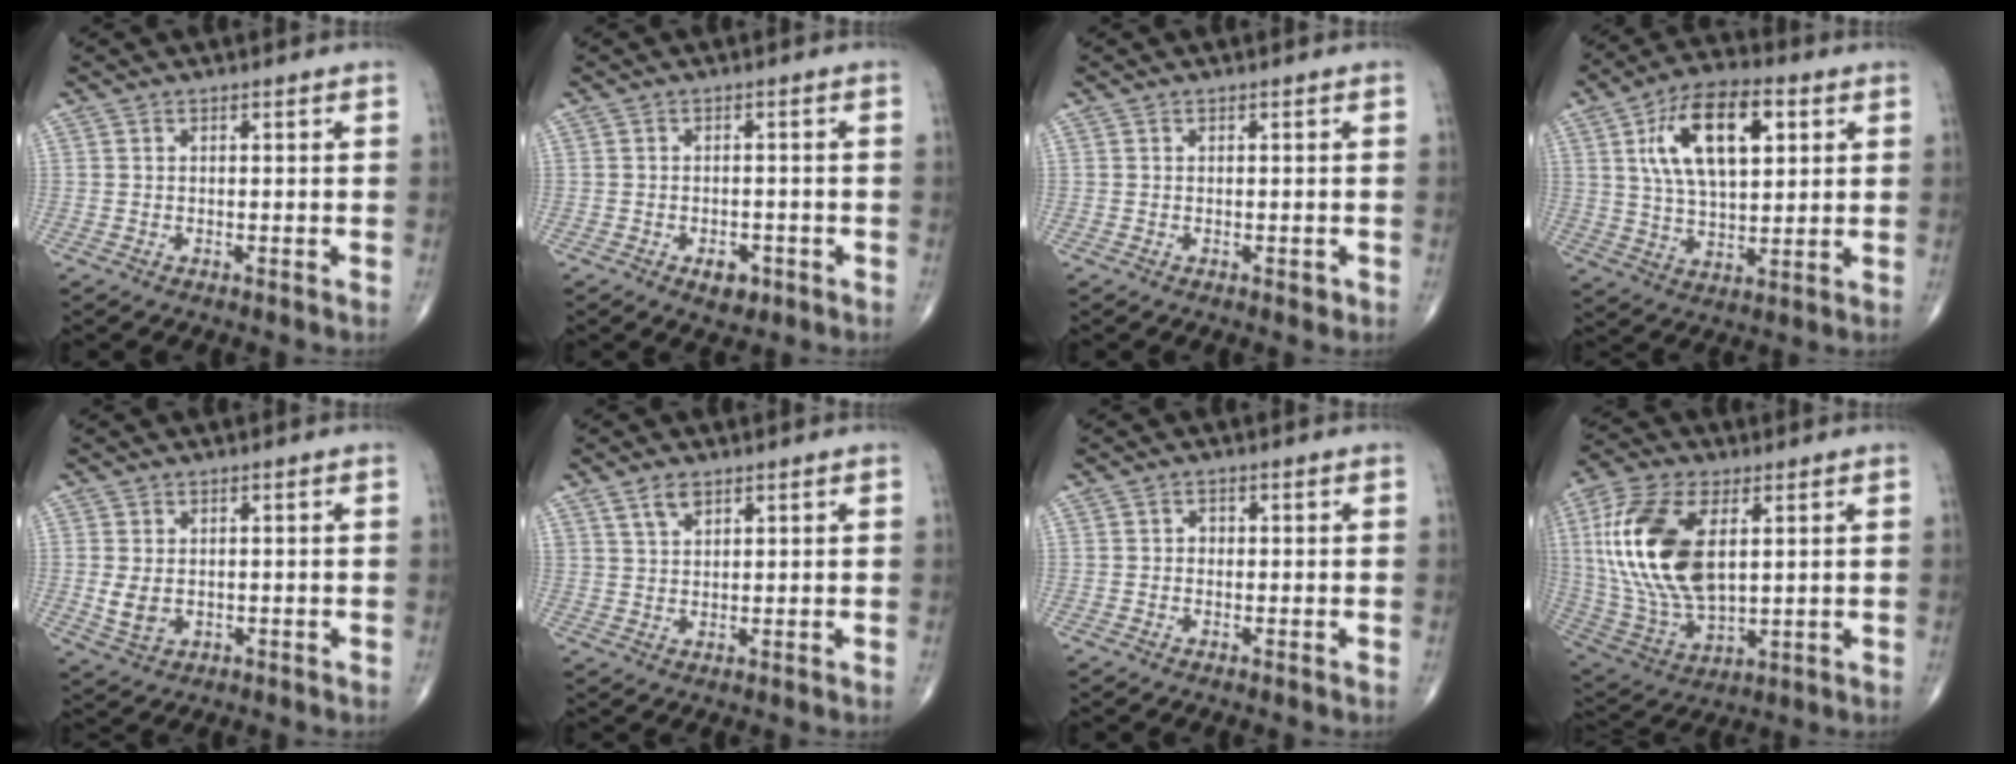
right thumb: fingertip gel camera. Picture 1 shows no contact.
{"total": 3.5, "force": [-1.7, 2.2, 2.1], "torque": [-0.015, 0.007, -0.020]}
{"total": 0.9, "force": [-0.3, 0.5, 0.6], "torque": [-0.005, 0.000, -0.004]}
{"total": 16.7, "force": [5.3, 8.2, 13.6], "torque": [-0.224, -0.001, 0.093]}
{"total": 4.0, "force": [-0.1, 3.0, 2.7], "torque": [-0.044, -0.006, 0.007]}
{"total": 3.4, "force": [2.2, 1.7, 1.9], "torque": [-0.032, -0.008, 0.047]}
{"total": 0.9, "force": [-0.1, 0.8, 0.4], "torque": [0.001, 0.003, -0.007]}
{"total": 21.0, "force": [4.3, 11.1, 17.3], "torque": [-0.362, -0.016, 0.083]}